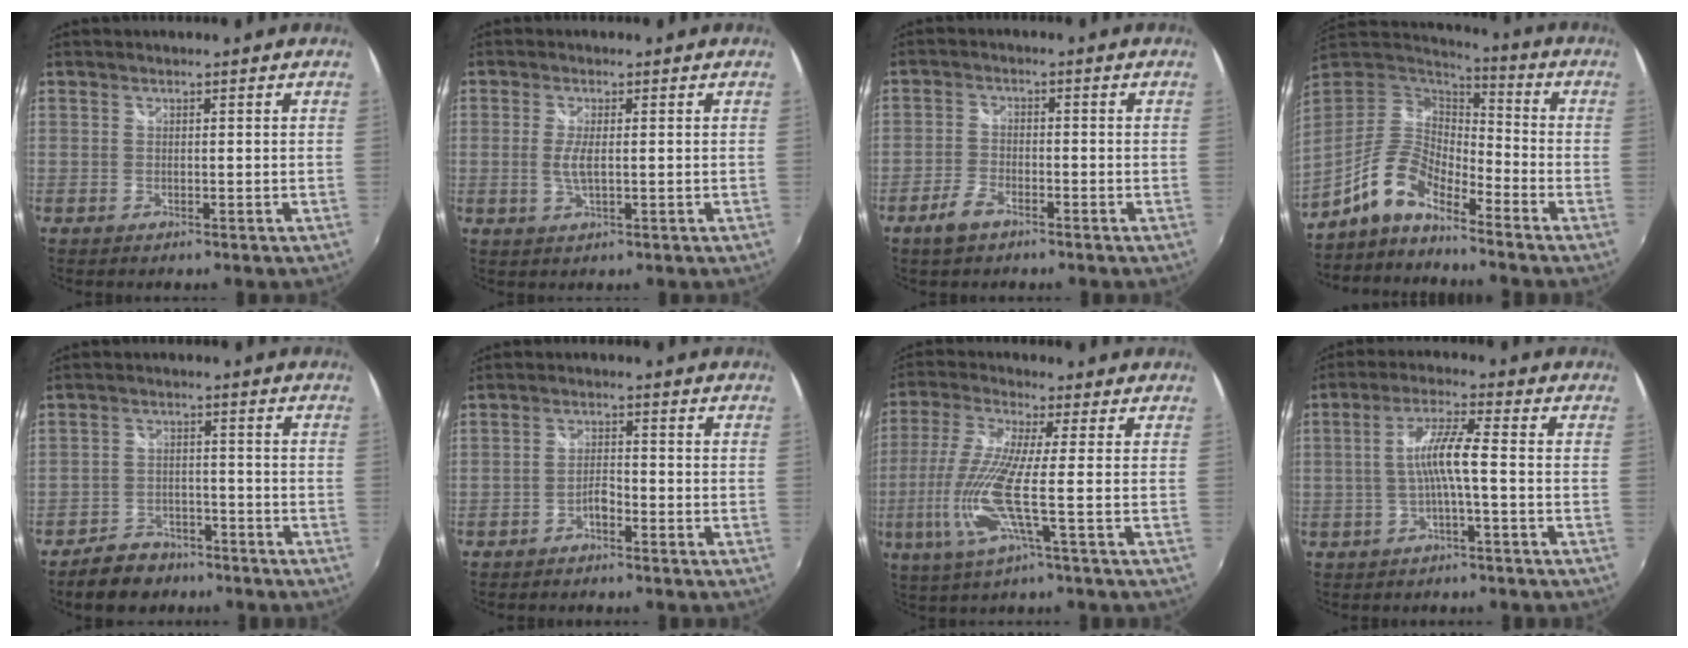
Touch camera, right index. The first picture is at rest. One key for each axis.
{"total": 3.3, "fx": -0.1, "fy": 0.8, "fz": 3.2, "tx": -0.065, "ty": -0.006, "tz": -0.003}
{"total": 4.6, "fx": -3.2, "fy": 2.1, "fz": 2.6, "tx": -0.067, "ty": -0.002, "tz": -0.062}
{"total": 10.6, "fx": -7.9, "fy": 3.5, "fz": 6.2, "tx": -0.129, "ty": 0.010, "tz": -0.162}
{"total": 7.4, "fx": -5.7, "fy": 4.4, "fz": 1.8, "tx": -0.057, "ty": 0.020, "tz": -0.085}
{"total": 2.5, "fx": -1.9, "fy": 0.8, "fz": 1.3, "tx": -0.031, "ty": 0.006, "tz": -0.036}
{"total": 11.6, "fx": -3.0, "fy": -0.3, "fz": 11.2, "tx": -0.238, "ty": -0.012, "tz": -0.057}
{"total": 6.4, "fx": -1.4, "fy": -0.1, "fz": 6.2, "tx": -0.130, "ty": 0.009, "tz": -0.024}